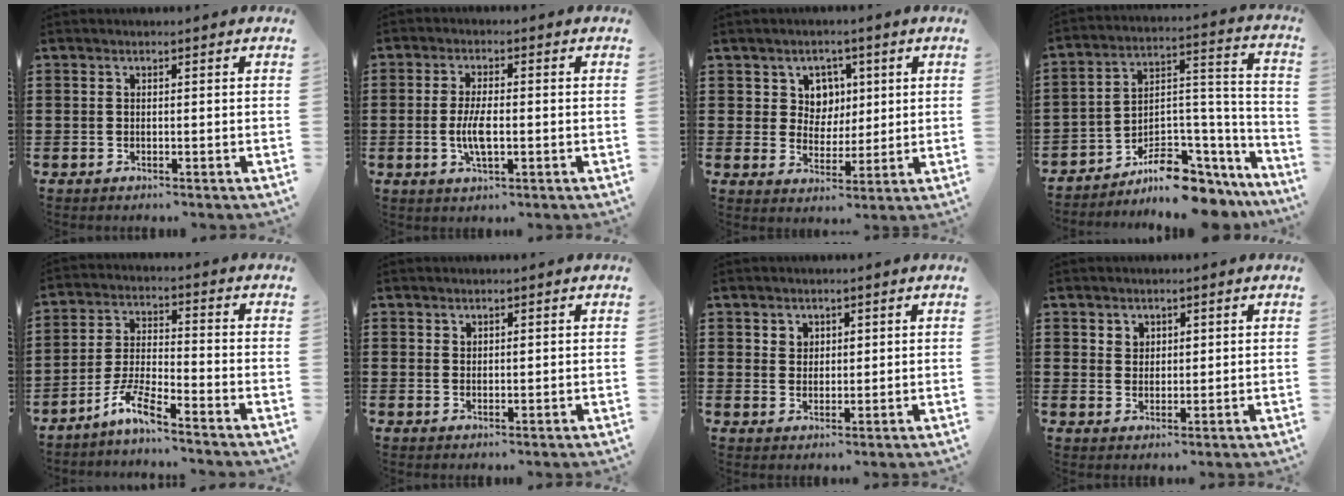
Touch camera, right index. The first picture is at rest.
{"total": 5.1, "force": [-0.8, 1.8, 4.7], "torque": [-0.103, -0.005, -0.020]}
{"total": 4.9, "force": [1.9, 4.3, 1.4], "torque": [-0.043, 0.011, 0.032]}
{"total": 7.9, "force": [-6.1, 3.8, 3.2], "torque": [-0.049, 0.010, -0.107]}
{"total": 6.3, "force": [-5.2, 0.3, 3.6], "torque": [-0.088, -0.010, -0.103]}
{"total": 0.8, "force": [0.7, 0.3, 0.2], "torque": [-0.006, 0.001, 0.013]}
{"total": 2.3, "force": [1.4, 1.7, 0.1], "torque": [-0.002, 0.006, 0.025]}
{"total": 2.2, "force": [1.4, 1.7, 0.1], "torque": [-0.010, 0.009, 0.026]}